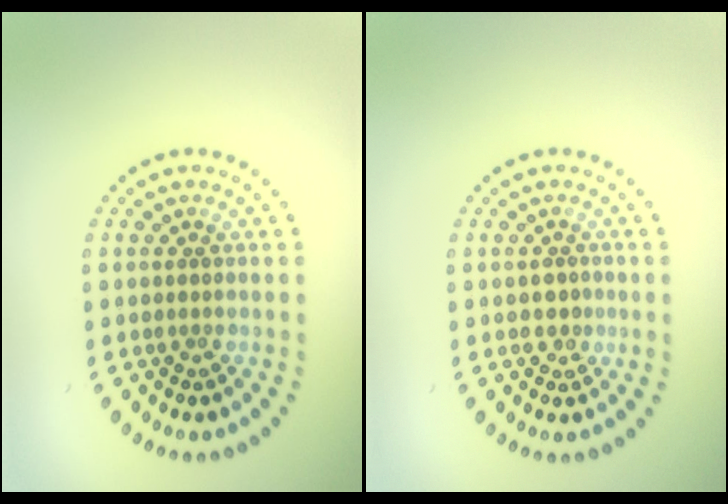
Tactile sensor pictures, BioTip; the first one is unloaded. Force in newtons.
{"total": 1.2, "press": 1.2, "slide": 0.4}